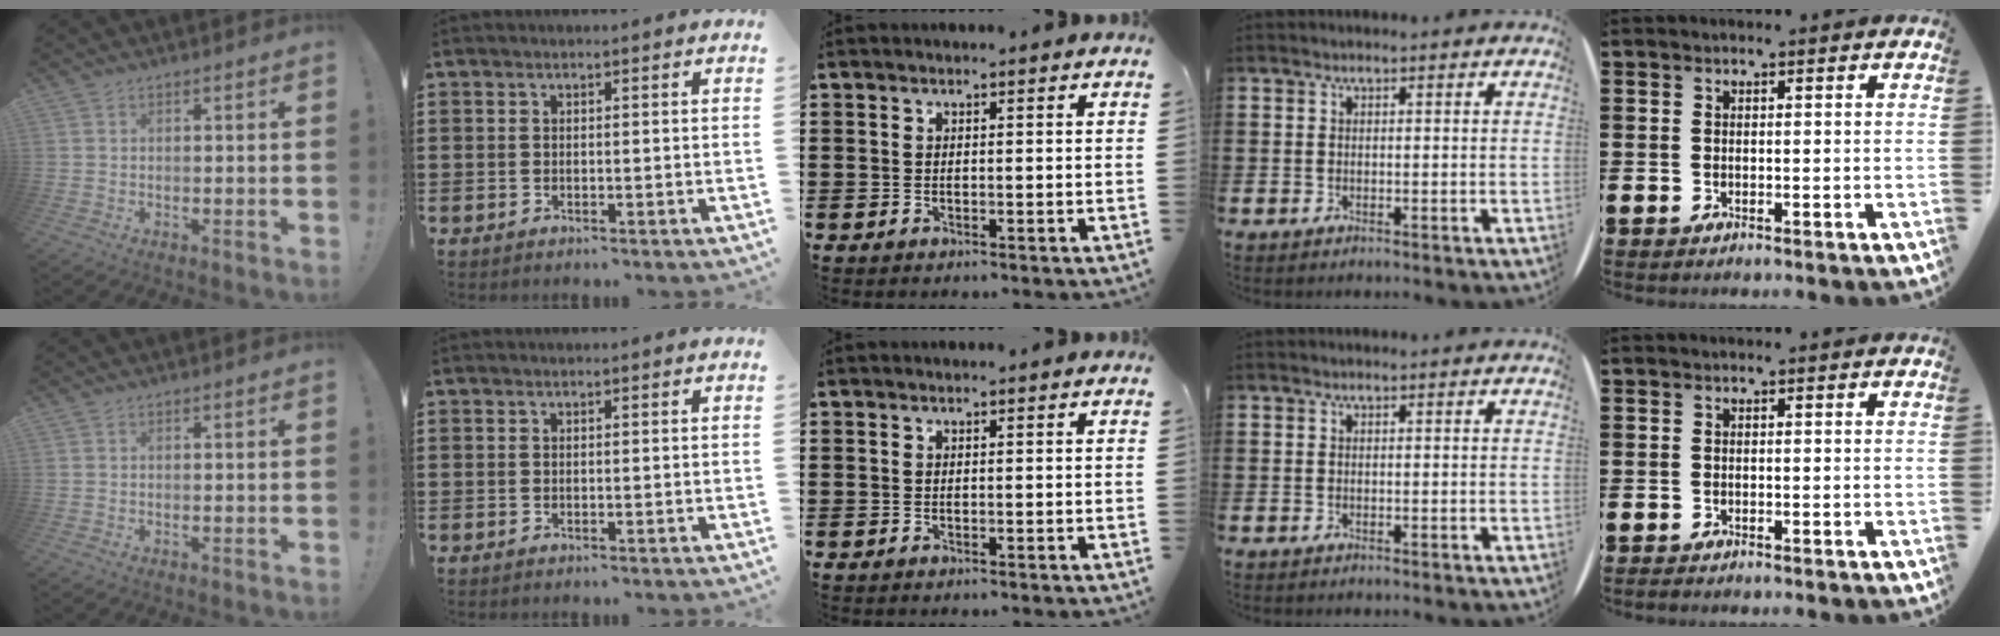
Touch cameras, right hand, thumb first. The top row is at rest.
{}